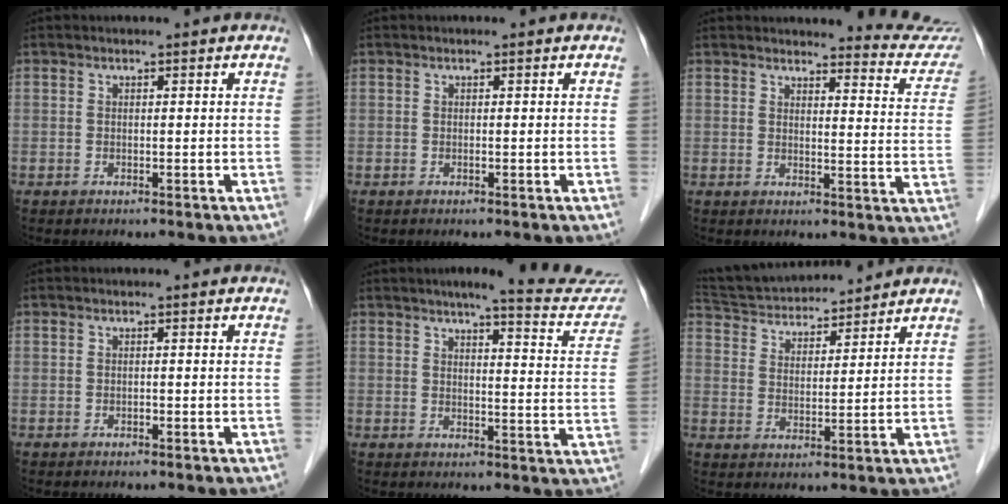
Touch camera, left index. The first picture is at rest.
{"total": 0.0}
{"total": 10.7, "force": [10.6, 0.5, 0.8], "torque": [0.010, -0.078, 0.096]}
{"total": 0.0}
{"total": 14.5, "force": [13.4, 0.8, 5.4], "torque": [-0.055, -0.052, 0.141]}
{"total": 16.2, "force": [15.2, 3.8, 4.2], "torque": [-0.077, 0.024, 0.249]}